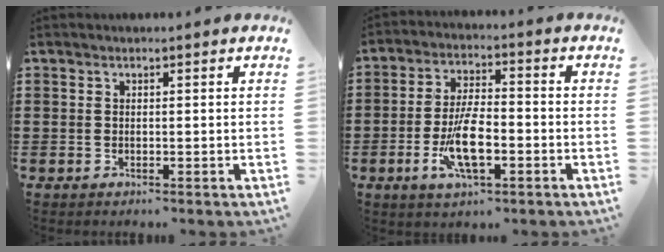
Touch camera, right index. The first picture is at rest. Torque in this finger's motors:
{"motor_torque": [1.88, 0.25, 0.61, 0.21]}